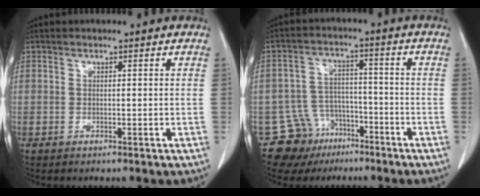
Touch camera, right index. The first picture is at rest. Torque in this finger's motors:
{"motor_torque": [-0.54, -0.02, -1.05, -0.21]}